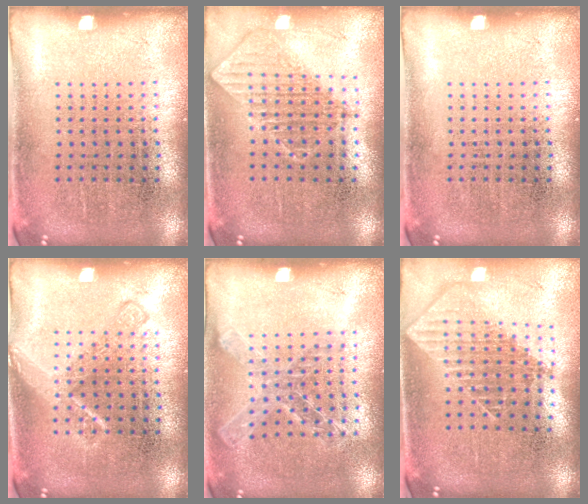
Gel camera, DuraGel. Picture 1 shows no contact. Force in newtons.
{"total": 0.9, "press": 0.9, "slide": 0.1}
{"total": 0.0}
{"total": 2.3, "press": 2.3, "slide": 0.5}
{"total": 1.3, "press": 1.3, "slide": 0.3}
{"total": 1.9, "press": 1.5, "slide": 1.2}